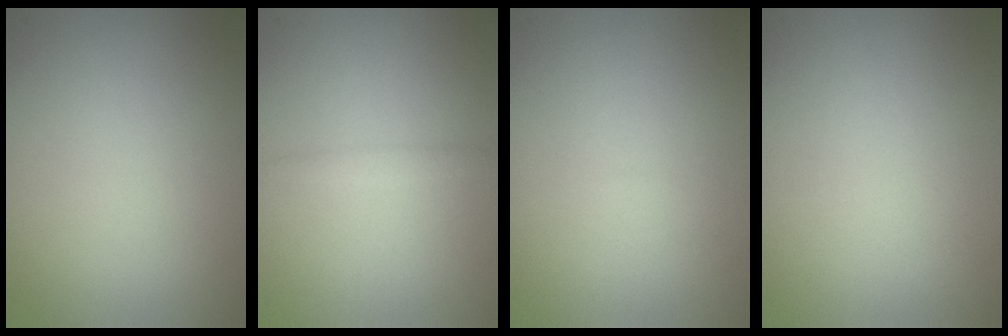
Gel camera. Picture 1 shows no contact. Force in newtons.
{"total": 0.9, "press": 0.9, "slide": 0.0}
{"total": 0.0}
{"total": 0.0}